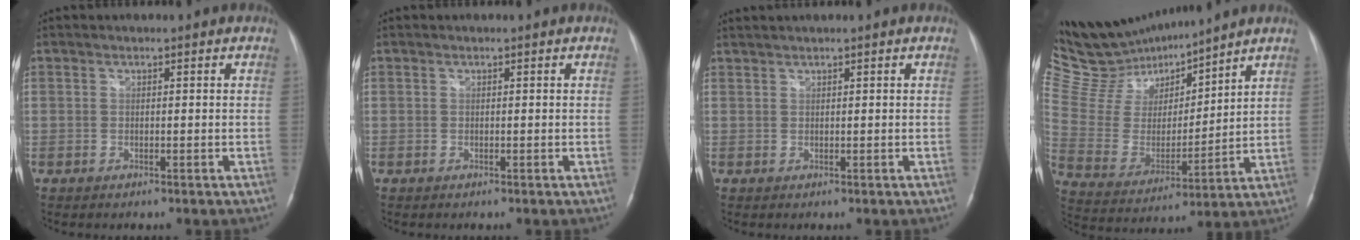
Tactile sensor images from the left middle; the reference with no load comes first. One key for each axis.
{"total": 0.0}
{"total": 1.5, "fx": 1.4, "fy": -0.2, "fz": 0.5, "tx": -0.009, "ty": 0.011, "tz": 0.031}
{"total": 16.9, "fx": 15.8, "fy": 3.7, "fz": 4.7, "tx": -0.098, "ty": 0.002, "tz": 0.304}